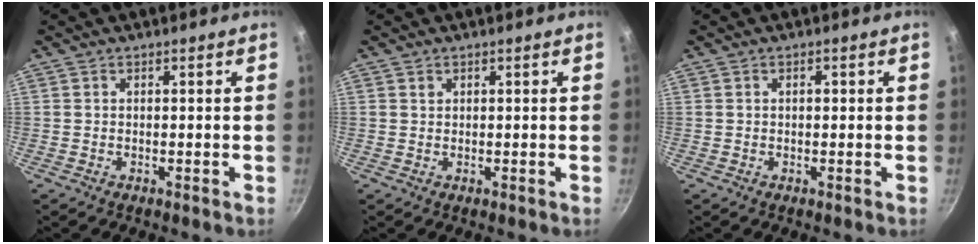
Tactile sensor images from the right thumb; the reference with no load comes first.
{"total": 0.7, "force": [0.4, 0.5, 0.2], "torque": [-0.003, 0.001, 0.007]}
{"total": 0.9, "force": [0.1, 0.5, 0.7], "torque": [-0.009, 0.003, 0.001]}